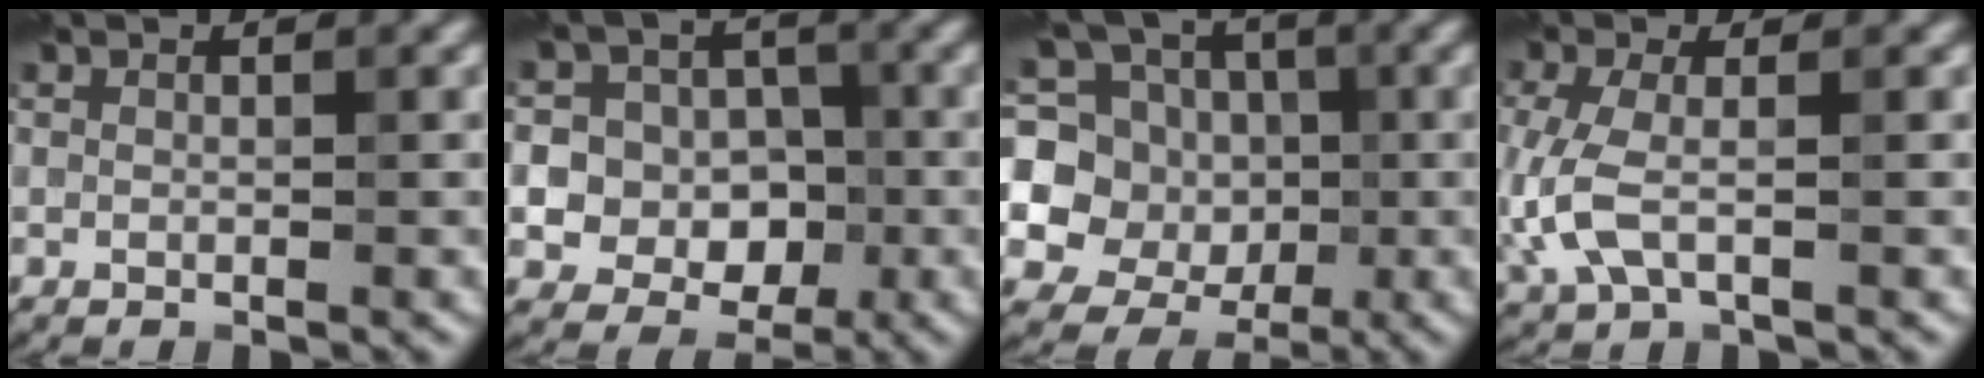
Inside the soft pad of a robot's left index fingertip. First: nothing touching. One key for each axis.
{"total": 8.7, "fx": -0.8, "fy": 8.1, "fz": 2.9, "tx": -0.055, "ty": 0.028, "tz": -0.040}
{"total": 11.2, "fx": 0.6, "fy": 10.4, "fz": 4.3, "tx": -0.123, "ty": 0.038, "tz": -0.014}
{"total": 3.9, "fx": -0.7, "fy": 1.8, "fz": 3.4, "tx": -0.094, "ty": -0.001, "tz": -0.019}